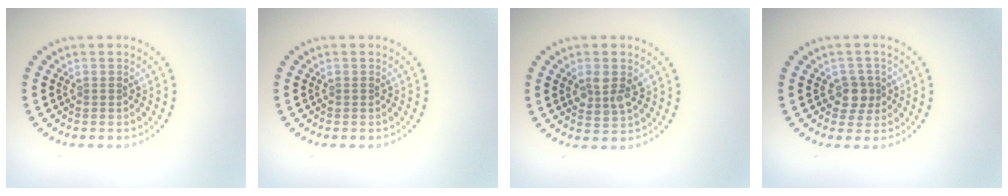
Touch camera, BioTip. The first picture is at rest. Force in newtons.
{"total": 0.0}
{"total": 2.6, "press": 2.5, "slide": 0.7}
{"total": 2.0, "press": 1.7, "slide": 1.0}